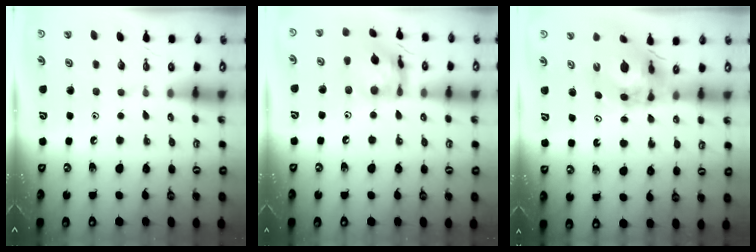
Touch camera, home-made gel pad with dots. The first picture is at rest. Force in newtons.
{"total": 14.5, "press": 14.4, "slide": 1.4}
{"total": 8.2, "press": 8.1, "slide": 1.1}